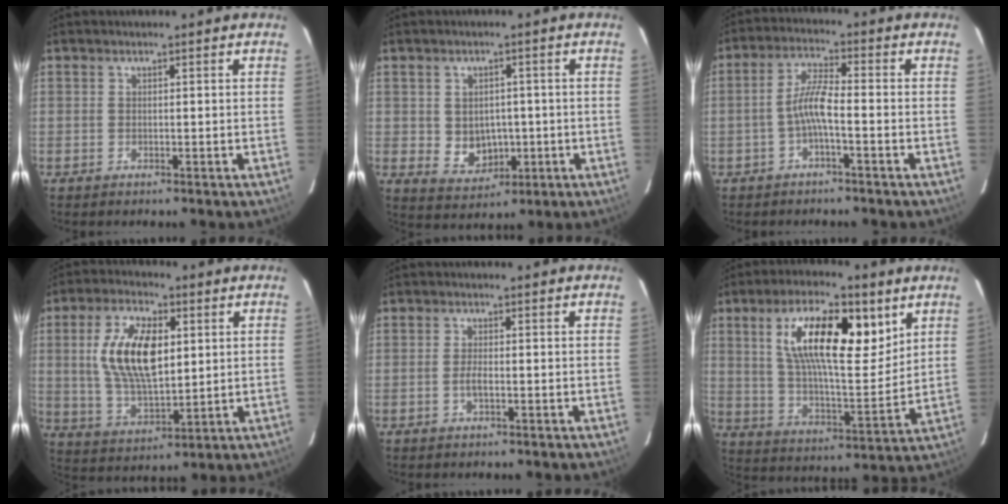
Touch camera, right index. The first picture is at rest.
{"total": 6.4, "force": [-0.6, 5.5, 3.2], "torque": [-0.062, -0.001, 0.011]}
{"total": 4.9, "force": [-1.9, 0.5, 4.4], "torque": [-0.096, 0.012, -0.037]}
{"total": 14.3, "force": [2.8, 6.9, 12.2], "torque": [-0.236, 0.006, 0.062]}
{"total": 1.8, "force": [-0.6, 0.5, 1.6], "torque": [-0.033, -0.002, -0.011]}
{"total": 16.9, "force": [5.8, 5.8, 14.8], "torque": [-0.261, 0.013, 0.098]}